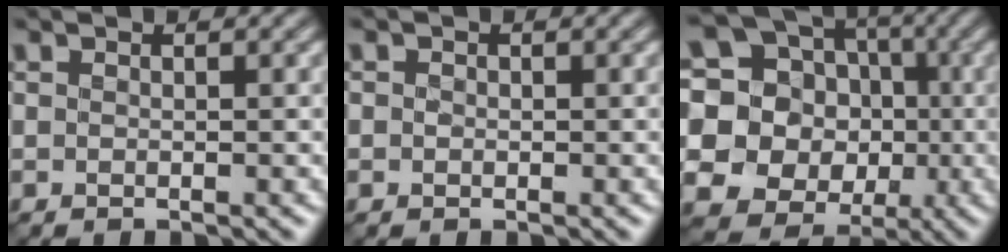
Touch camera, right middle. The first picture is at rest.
{"total": 0.6, "force": [0.0, 0.6, 0.2], "torque": [-0.001, -0.003, -0.003]}
{"total": 17.9, "force": [1.6, 16.9, 5.6], "torque": [-0.173, 0.032, -0.002]}